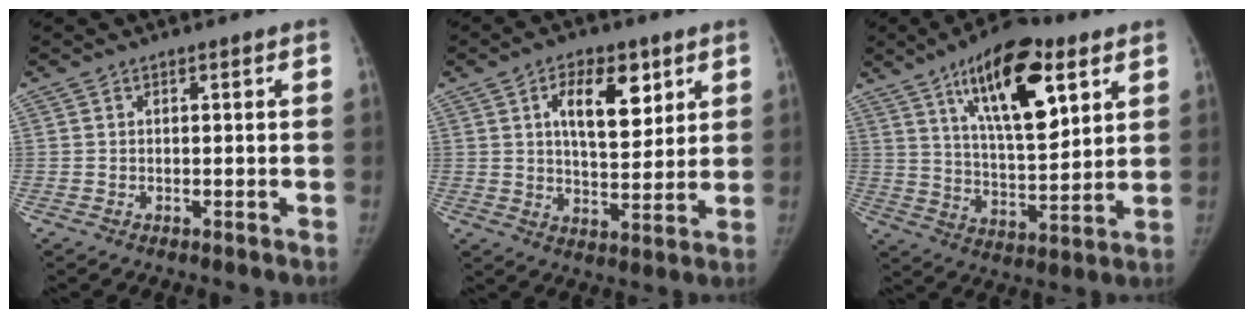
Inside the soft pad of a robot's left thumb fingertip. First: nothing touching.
{"total": 11.3, "force": [4.8, 5.8, 8.4], "torque": [-0.101, -0.025, 0.079]}
{"total": 19.0, "force": [9.3, 7.2, 14.9], "torque": [-0.205, -0.040, 0.156]}